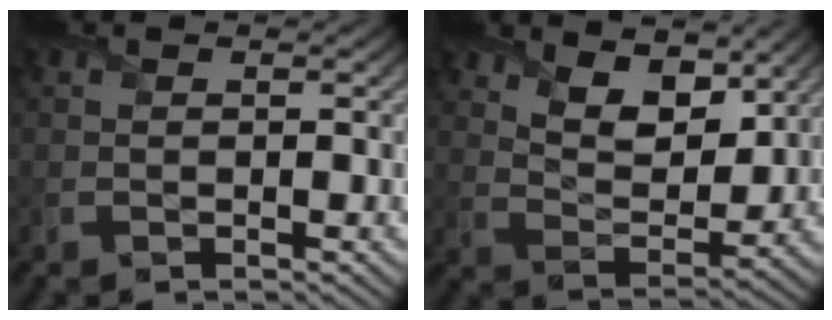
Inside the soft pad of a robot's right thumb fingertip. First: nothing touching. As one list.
[{"total": 9.3, "force": [6.3, 4.0, 5.6], "torque": [-0.104, -0.016, 0.108]}]